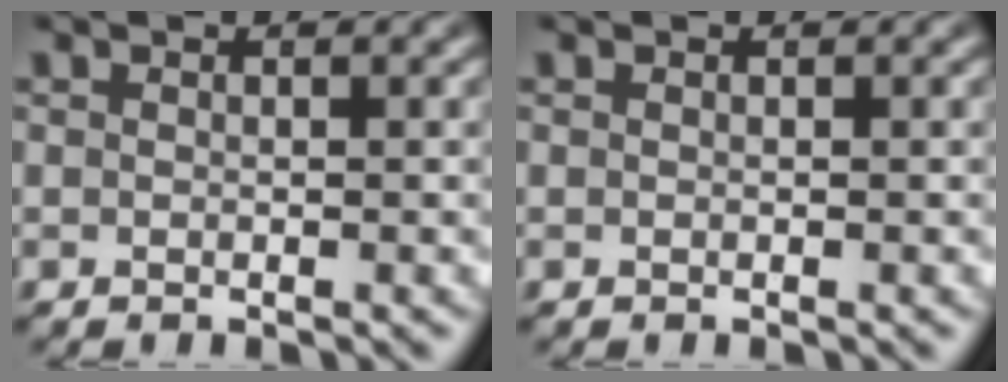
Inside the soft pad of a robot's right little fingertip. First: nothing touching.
{"total": 0.0}